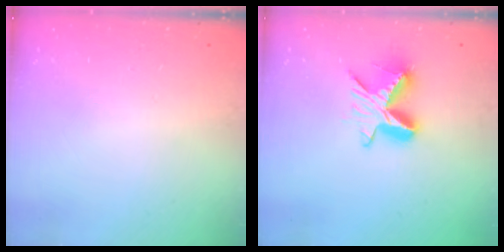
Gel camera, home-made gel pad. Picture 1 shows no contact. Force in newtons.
{"total": 9.2, "press": 9.2, "slide": 0.3}